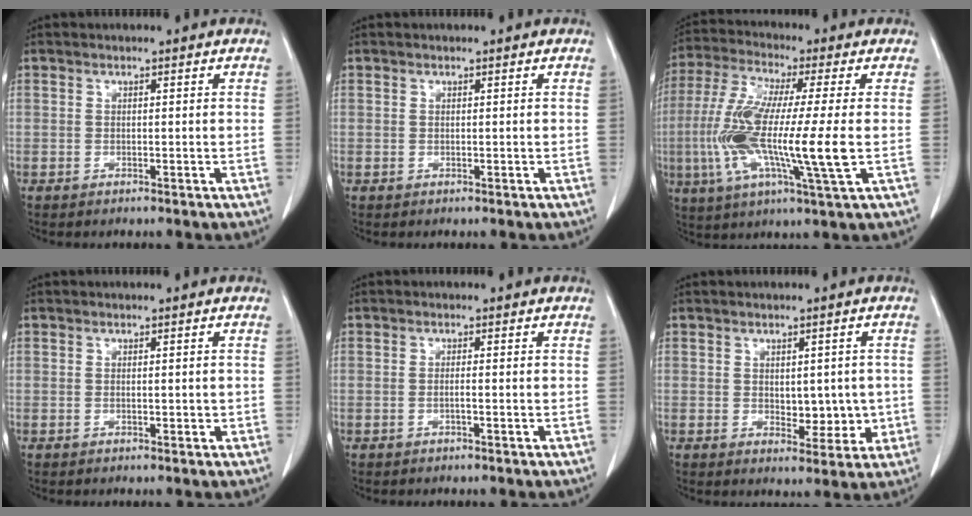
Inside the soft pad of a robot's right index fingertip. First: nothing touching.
{"total": 0.0}
{"total": 16.9, "force": [-2.2, 1.1, 16.7], "torque": [-0.339, -0.018, -0.047]}
{"total": 1.4, "force": [-0.2, 0.6, 1.3], "torque": [-0.025, 0.003, 0.003]}
{"total": 1.2, "force": [-0.3, 0.2, 1.1], "torque": [-0.021, 0.002, -0.004]}
{"total": 6.1, "force": [-0.2, 3.4, 5.1], "torque": [-0.060, 0.004, 0.010]}